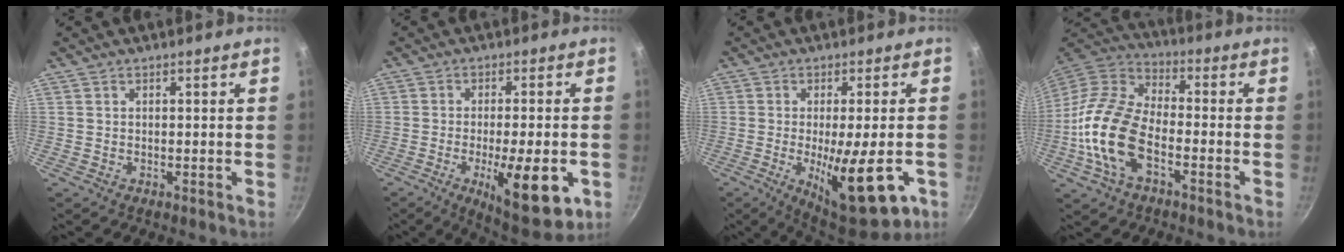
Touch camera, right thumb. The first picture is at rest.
{"total": 14.8, "force": [-4.8, 4.4, 13.3], "torque": [-0.180, 0.006, -0.064]}
{"total": 16.4, "force": [-5.0, 4.7, 14.9], "torque": [-0.199, -0.008, -0.064]}
{"total": 16.8, "force": [-5.1, 9.1, 13.1], "torque": [-0.247, 0.038, -0.115]}